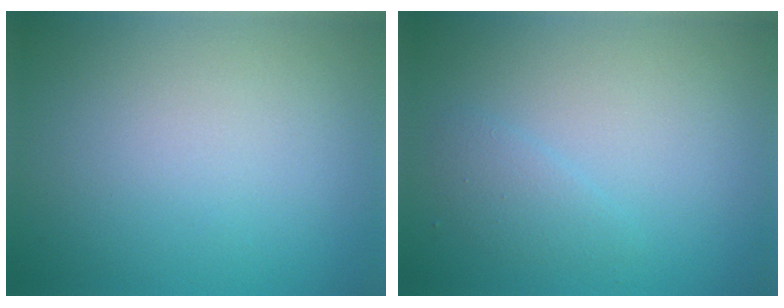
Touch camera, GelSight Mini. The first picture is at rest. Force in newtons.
{"total": 1.3, "press": 1.3, "slide": 0.0}